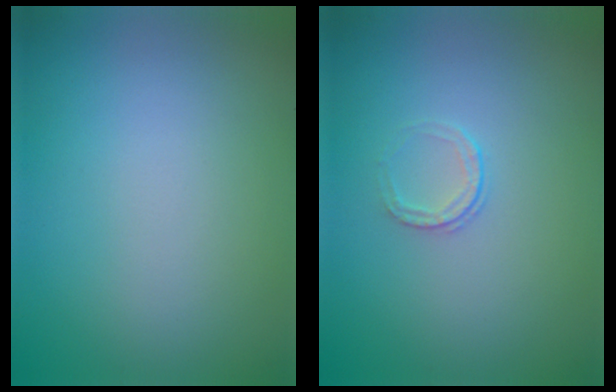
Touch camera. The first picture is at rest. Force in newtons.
{"total": 1.0, "press": 0.7, "slide": 0.7}